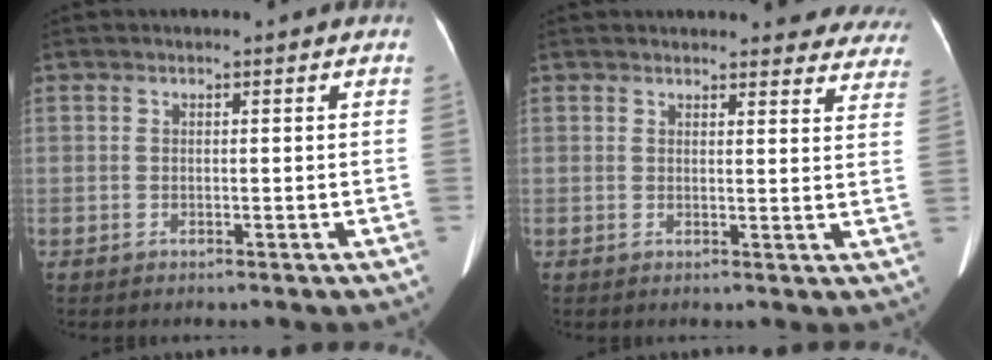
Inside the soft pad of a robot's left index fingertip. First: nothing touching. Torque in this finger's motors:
{"motor_torque": [0.03, -0.08, 0.01, 0.02]}